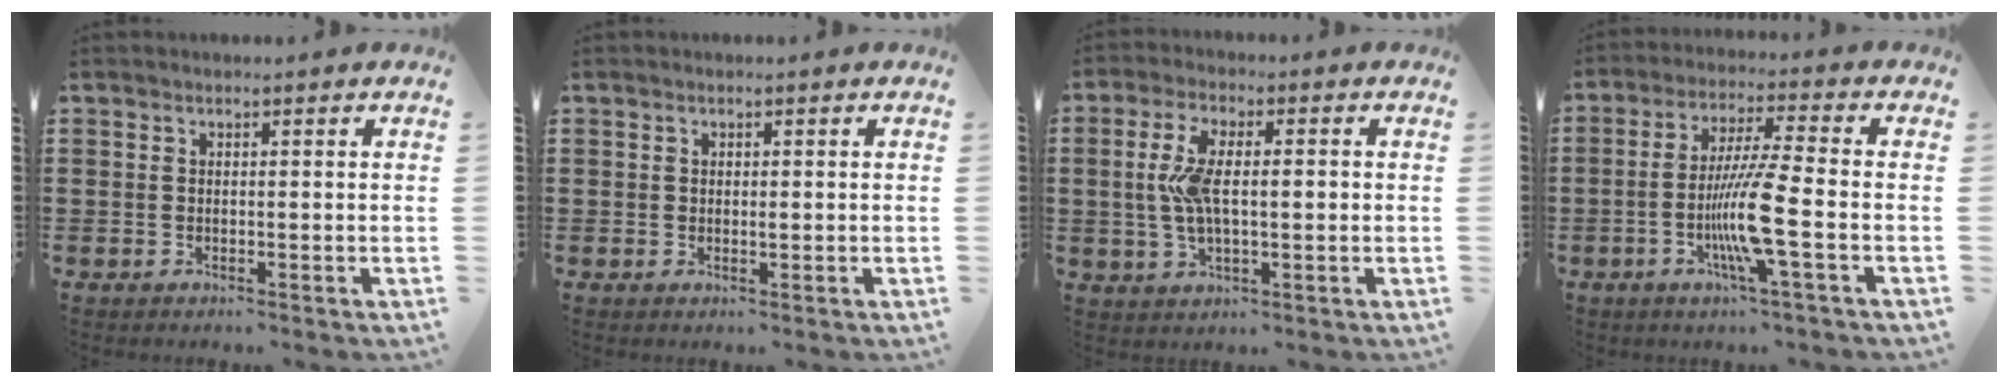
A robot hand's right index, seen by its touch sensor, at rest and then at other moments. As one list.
[{"total": 0.8, "force": [0.1, 0.5, 0.6], "torque": [-0.012, 0.002, 0.001]}, {"total": 6.9, "force": [0.4, 2.3, 6.5], "torque": [-0.144, 0.000, -0.003]}, {"total": 9.4, "force": [-2.8, 0.0, 9.0], "torque": [-0.179, -0.016, -0.059]}]